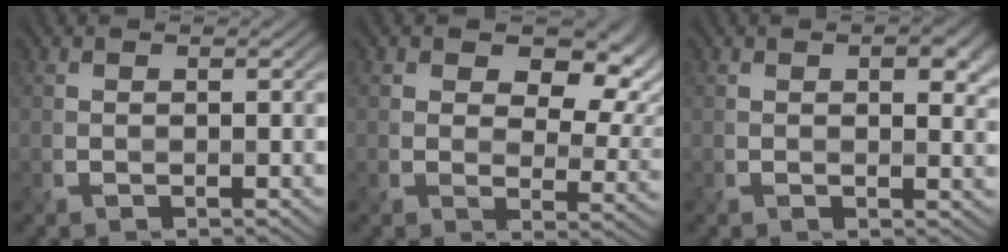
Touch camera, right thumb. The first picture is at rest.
{"total": 8.9, "force": [3.4, 5.5, 6.1], "torque": [-0.082, -0.003, 0.050]}
{"total": 4.9, "force": [1.4, 2.4, 4.0], "torque": [-0.049, -0.002, 0.021]}